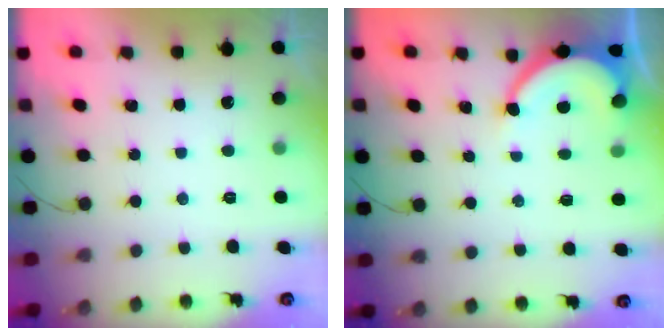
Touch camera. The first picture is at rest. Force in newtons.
{"total": 7.5, "press": 7.4, "slide": 1.1}